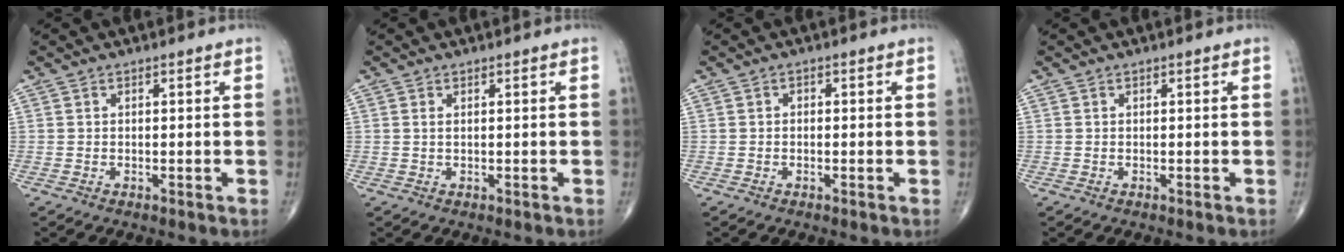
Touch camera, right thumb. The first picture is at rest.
{"total": 0.7, "force": [0.2, 0.2, 0.6], "torque": [-0.019, 0.003, 0.006]}
{"total": 0.7, "force": [-0.2, 0.5, 0.4], "torque": [-0.002, 0.003, -0.007]}
{"total": 0.0}